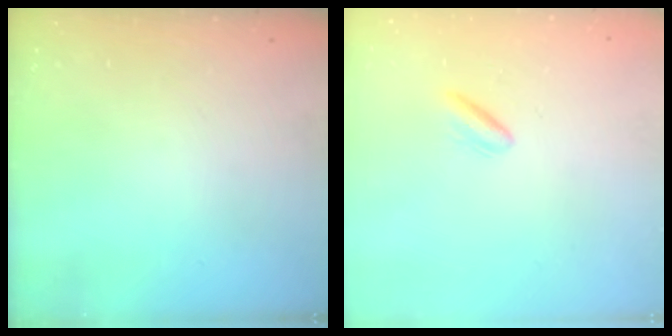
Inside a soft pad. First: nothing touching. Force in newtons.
{"total": 3.3, "press": 3.1, "slide": 1.2}